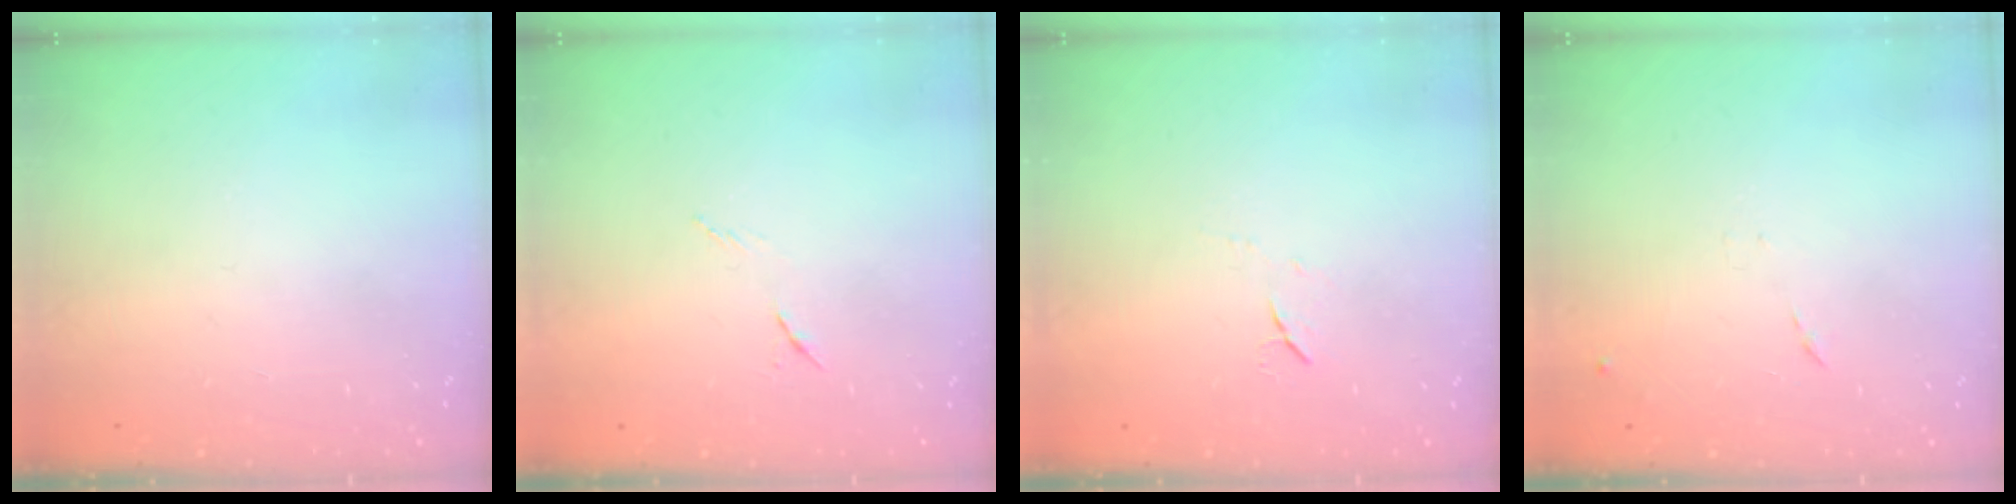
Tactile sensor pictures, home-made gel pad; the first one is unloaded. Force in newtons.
{"total": 6.2, "press": 6.1, "slide": 0.9}
{"total": 4.6, "press": 4.6, "slide": 0.7}
{"total": 6.6, "press": 6.6, "slide": 0.4}